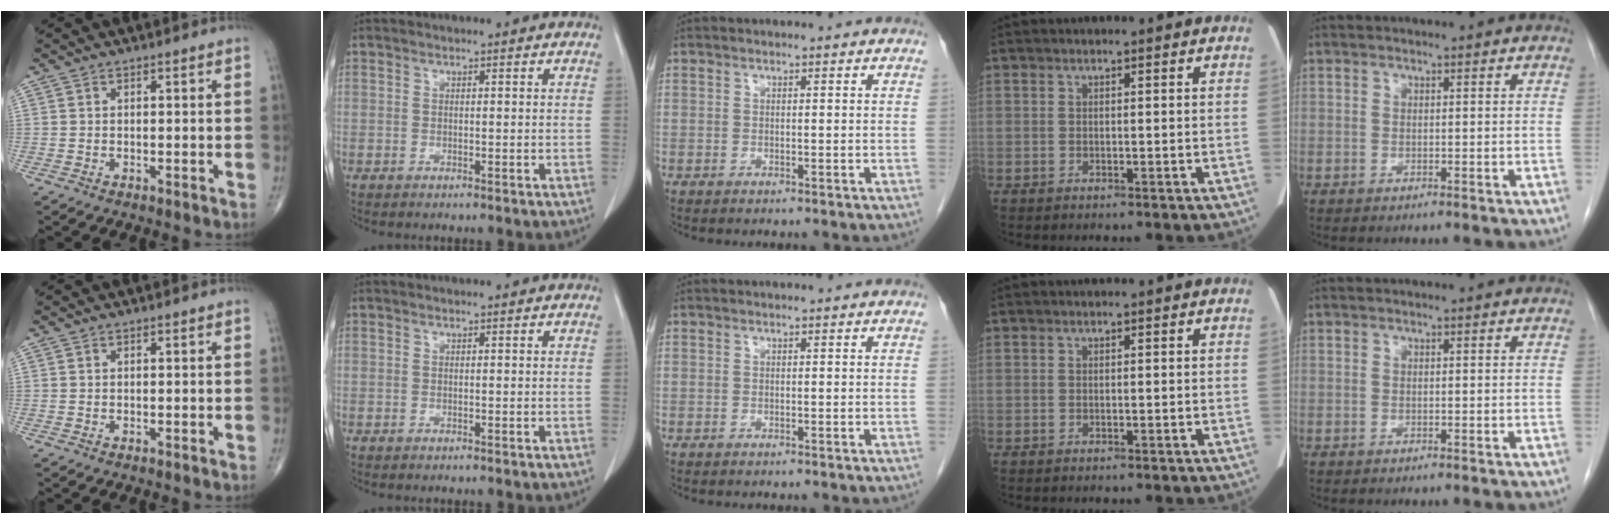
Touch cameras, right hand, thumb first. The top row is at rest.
{}